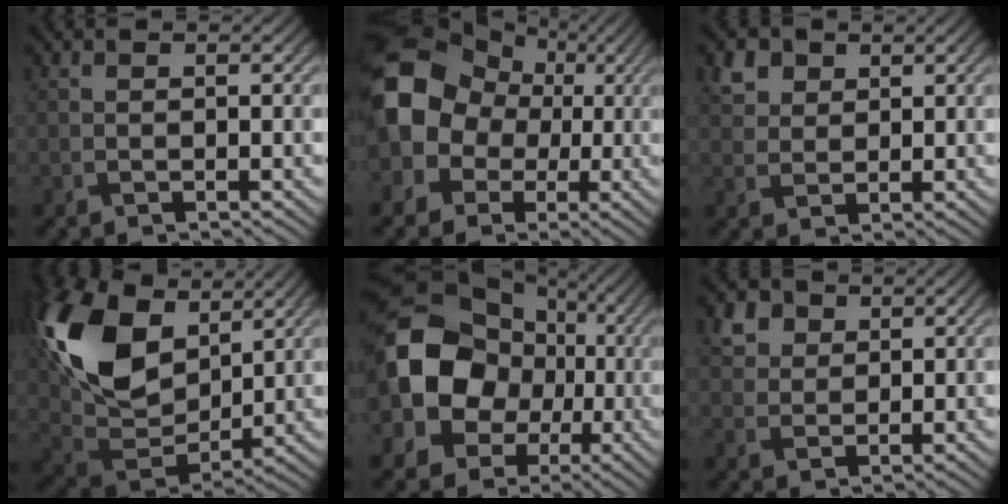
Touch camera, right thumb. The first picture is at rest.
{"total": 13.1, "force": [0.9, 11.0, 6.9], "torque": [-0.156, -0.016, 0.003]}
{"total": 3.6, "force": [1.8, 2.7, 1.5], "torque": [-0.045, -0.004, 0.039]}
{"total": 16.9, "force": [6.8, 10.4, 11.4], "torque": [-0.271, 0.028, 0.125]}
{"total": 14.1, "force": [-0.1, 11.7, 7.9], "torque": [-0.183, -0.011, -0.012]}
{"total": 3.9, "force": [2.0, 3.0, 1.6], "torque": [-0.050, -0.007, 0.045]}